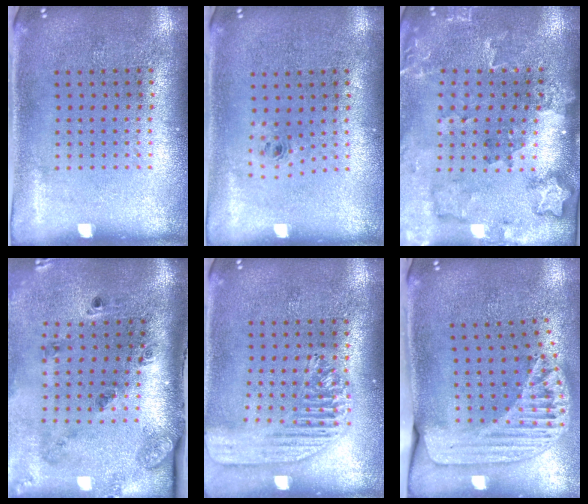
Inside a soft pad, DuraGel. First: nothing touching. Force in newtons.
{"total": 0.6, "press": 0.3, "slide": 0.5}
{"total": 1.8, "press": 1.8, "slide": 0.3}
{"total": 2.0, "press": 1.6, "slide": 1.3}
{"total": 1.8, "press": 1.6, "slide": 0.8}
{"total": 1.8, "press": 1.6, "slide": 0.9}